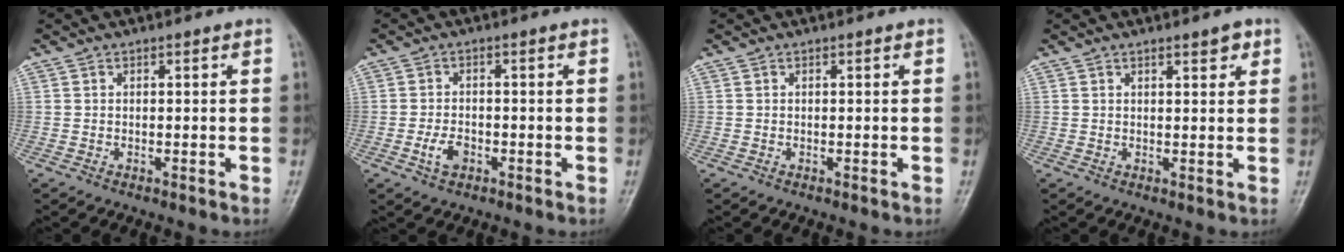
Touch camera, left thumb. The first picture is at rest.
{"total": 3.4, "force": [-1.4, 2.1, 2.3], "torque": [-0.043, 0.008, -0.025]}
{"total": 0.0}
{"total": 2.6, "force": [1.6, 0.8, 1.9], "torque": [-0.018, -0.007, 0.020]}